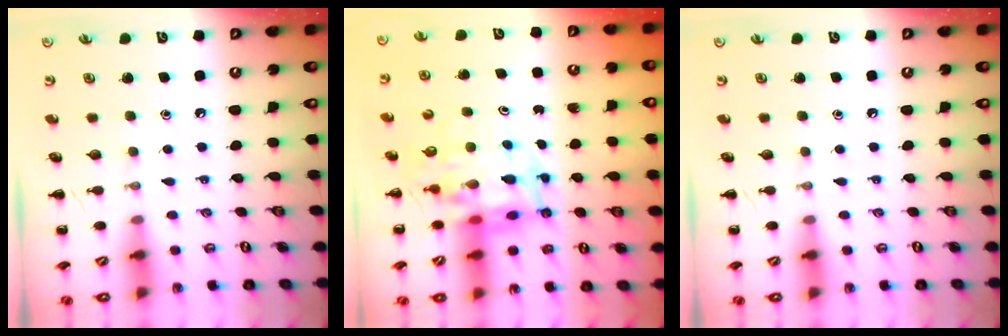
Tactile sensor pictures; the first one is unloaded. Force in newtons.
{"total": 10.7, "press": 10.2, "slide": 3.2}
{"total": 0.0}